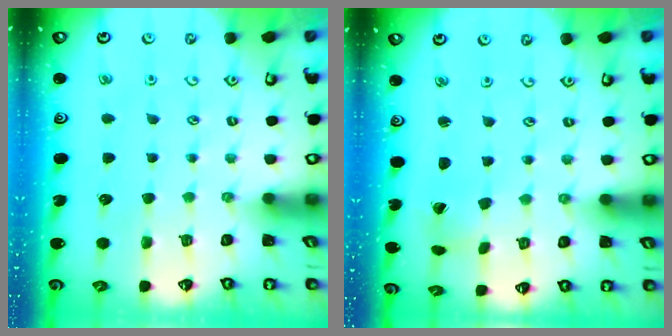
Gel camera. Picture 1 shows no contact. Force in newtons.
{"total": 0.7, "press": 0.7, "slide": 0.1}